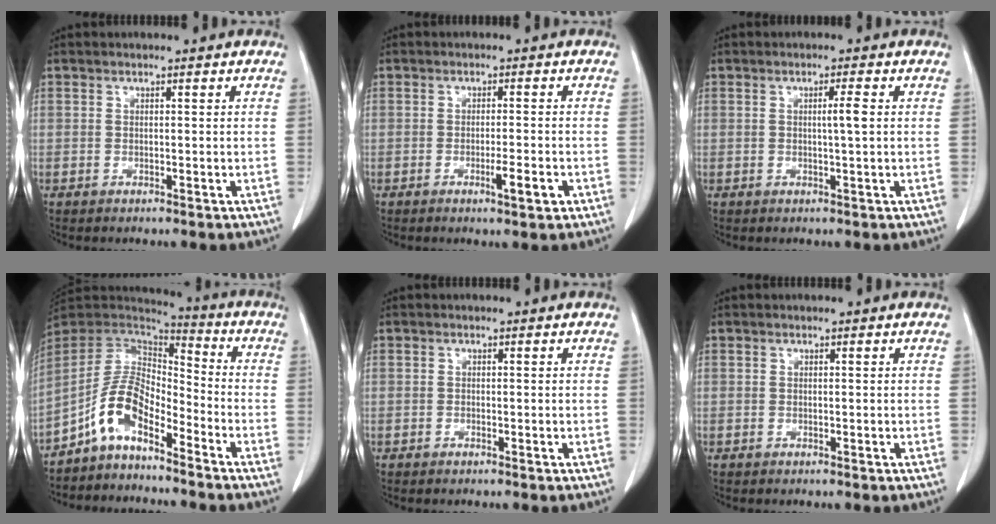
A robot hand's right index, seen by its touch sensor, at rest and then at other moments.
{"total": 3.5, "force": [-1.5, 0.3, 3.1], "torque": [-0.049, -0.004, -0.022]}
{"total": 2.2, "force": [0.2, -0.3, 2.2], "torque": [-0.038, -0.001, 0.002]}
{"total": 9.3, "force": [-5.8, 3.8, 6.2], "torque": [-0.131, 0.026, -0.116]}
{"total": 0.0}
{"total": 0.0}